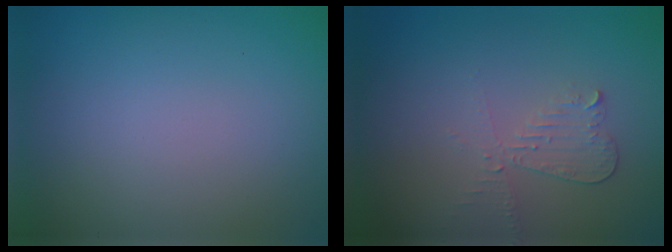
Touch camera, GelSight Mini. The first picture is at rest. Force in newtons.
{"total": 2.1, "press": 2.1, "slide": 0.2}